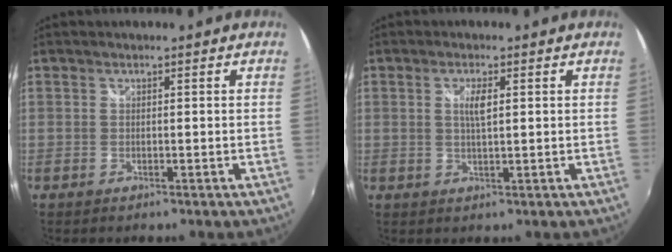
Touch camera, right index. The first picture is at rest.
{"total": 3.0, "force": [0.8, 0.8, 2.8], "torque": [-0.050, -0.002, 0.013]}